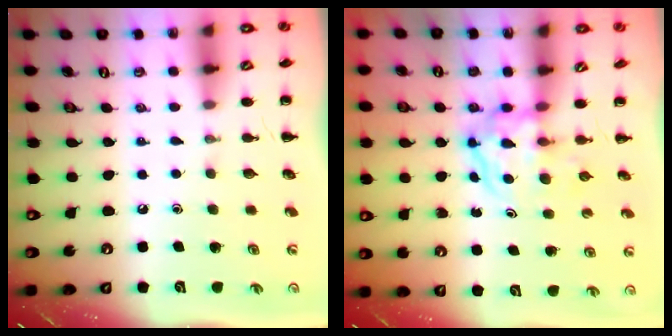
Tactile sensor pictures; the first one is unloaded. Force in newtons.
{"total": 3.9, "press": 3.8, "slide": 0.4}